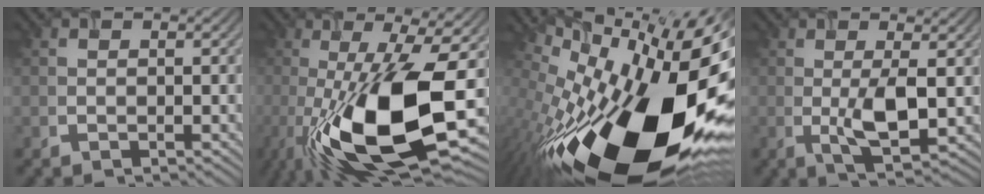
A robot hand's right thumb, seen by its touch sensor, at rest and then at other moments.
{"total": 17.9, "force": [-5.4, 6.2, 15.9], "torque": [-0.282, -0.023, -0.098]}
{"total": 21.4, "force": [-3.9, 9.4, 18.9], "torque": [-0.315, -0.052, -0.067]}
{"total": 5.5, "force": [-0.3, 1.2, 5.3], "torque": [-0.101, -0.003, -0.002]}